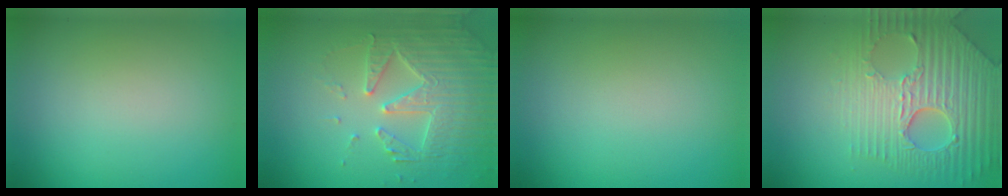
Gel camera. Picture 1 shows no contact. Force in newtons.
{"total": 4.7, "press": 4.5, "slide": 1.2}
{"total": 0.0}
{"total": 8.3, "press": 5.8, "slide": 6.0}